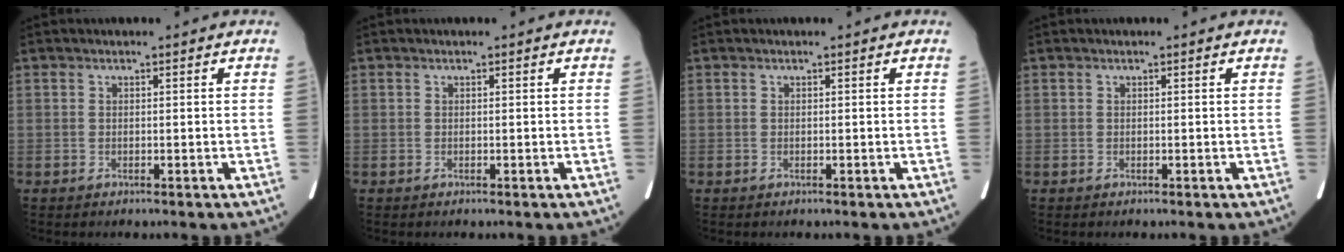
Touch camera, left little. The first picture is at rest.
{"total": 0.0}
{"total": 0.0}
{"total": 0.0}